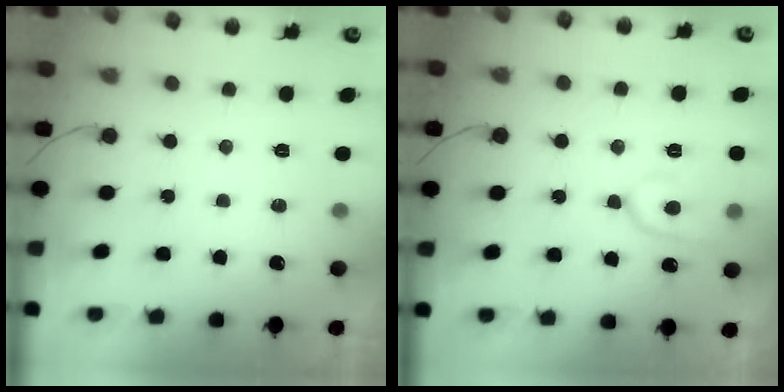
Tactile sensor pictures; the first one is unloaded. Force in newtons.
{"total": 9.1, "press": 9.1, "slide": 0.9}